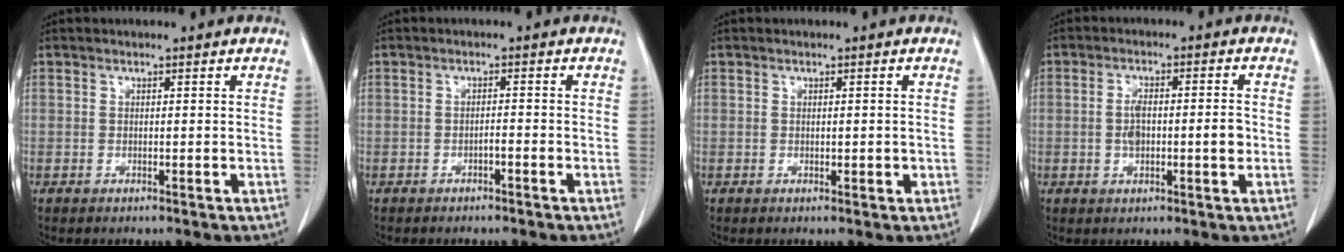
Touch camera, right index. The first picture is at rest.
{"total": 1.0, "force": [-0.7, 0.1, 0.7], "torque": [-0.014, 0.002, -0.013]}
{"total": 1.3, "force": [-0.1, 0.8, 1.1], "torque": [-0.014, 0.002, 0.003]}
{"total": 6.0, "force": [-0.6, 1.8, 5.7], "torque": [-0.107, 0.007, -0.009]}